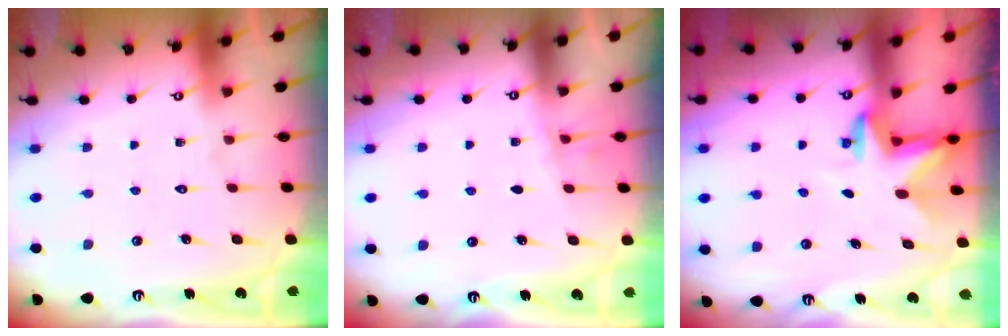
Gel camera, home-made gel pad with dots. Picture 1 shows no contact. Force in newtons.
{"total": 1.8, "press": 1.7, "slide": 0.3}
{"total": 2.9, "press": 2.9, "slide": 0.1}